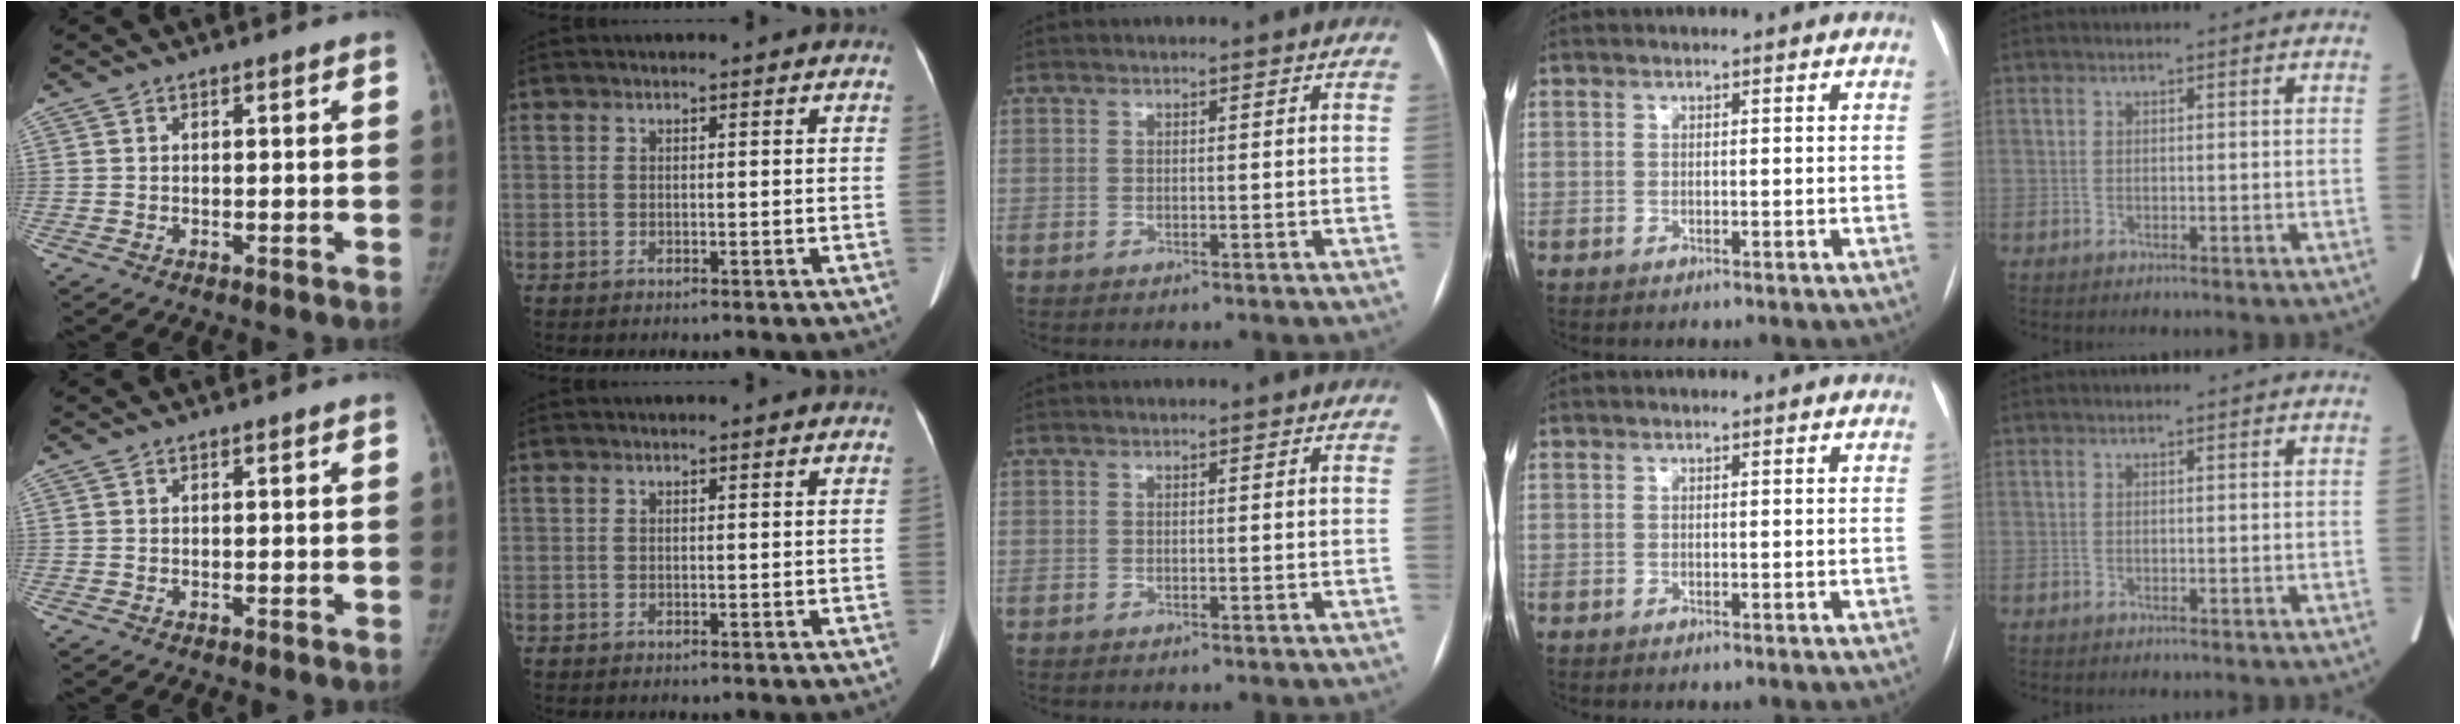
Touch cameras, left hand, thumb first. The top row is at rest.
{}